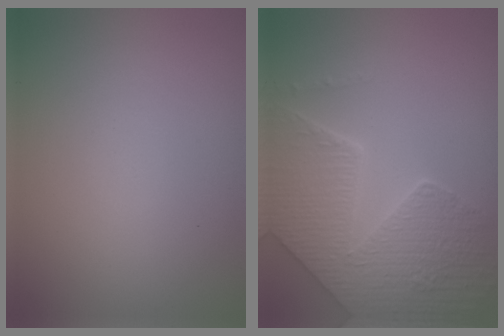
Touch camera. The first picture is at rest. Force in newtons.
{"total": 8.0, "press": 6.1, "slide": 5.2}